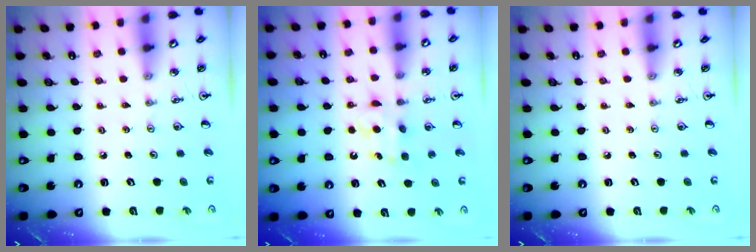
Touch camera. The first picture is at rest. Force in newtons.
{"total": 5.8, "press": 5.7, "slide": 0.7}
{"total": 0.0}